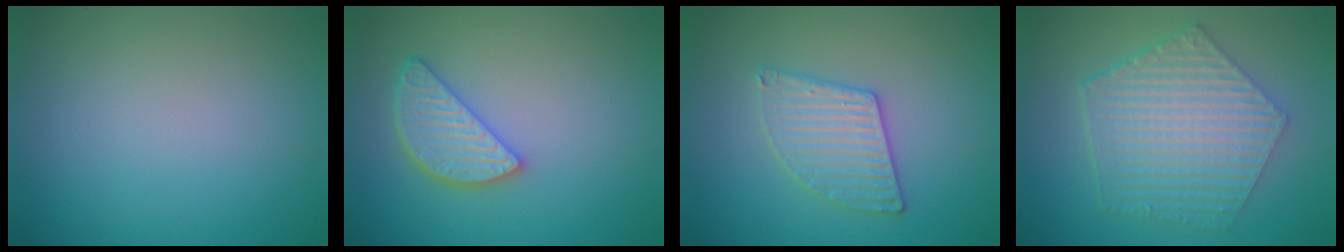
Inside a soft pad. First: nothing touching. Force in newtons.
{"total": 3.7, "press": 3.2, "slide": 1.9}
{"total": 3.0, "press": 3.0, "slide": 0.2}
{"total": 6.6, "press": 4.9, "slide": 4.4}